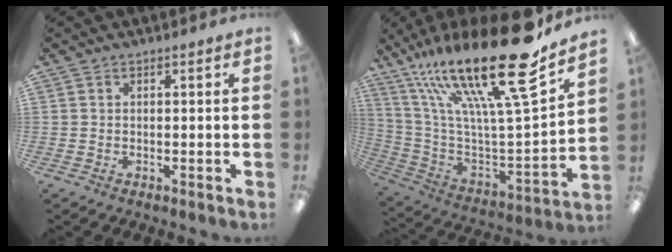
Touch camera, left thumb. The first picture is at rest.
{"total": 28.5, "force": [19.0, 5.0, 20.6], "torque": [-0.358, -0.137, 0.306]}